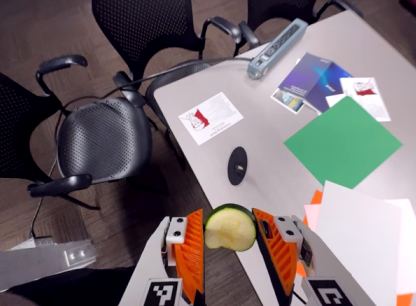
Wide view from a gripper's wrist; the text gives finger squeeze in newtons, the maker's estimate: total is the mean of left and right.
{"total": 5.3, "left": 5.0, "right": 5.6}